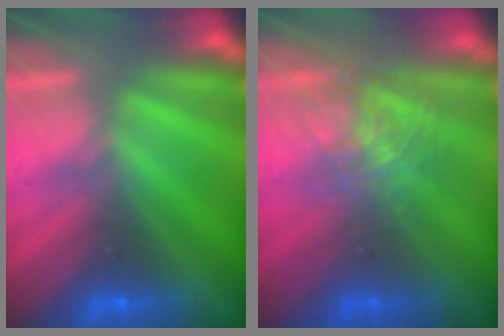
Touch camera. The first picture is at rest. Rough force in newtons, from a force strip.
{"total": 2.7}